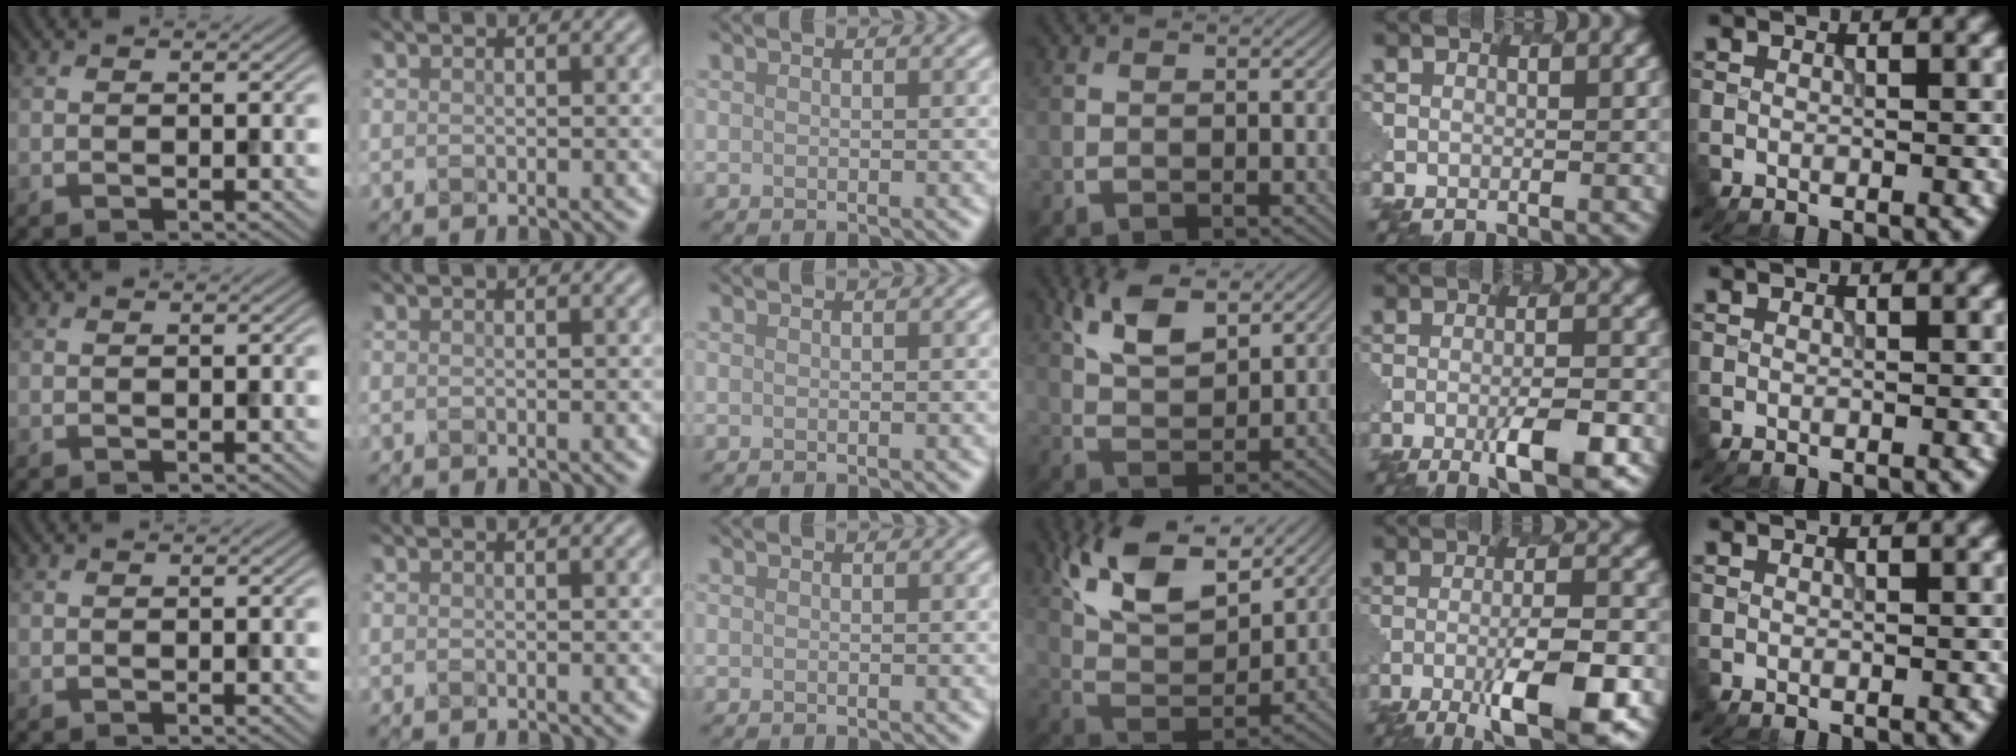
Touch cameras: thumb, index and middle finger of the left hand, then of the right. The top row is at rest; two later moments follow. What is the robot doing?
{"motion": "insert", "object": "pen bag"}